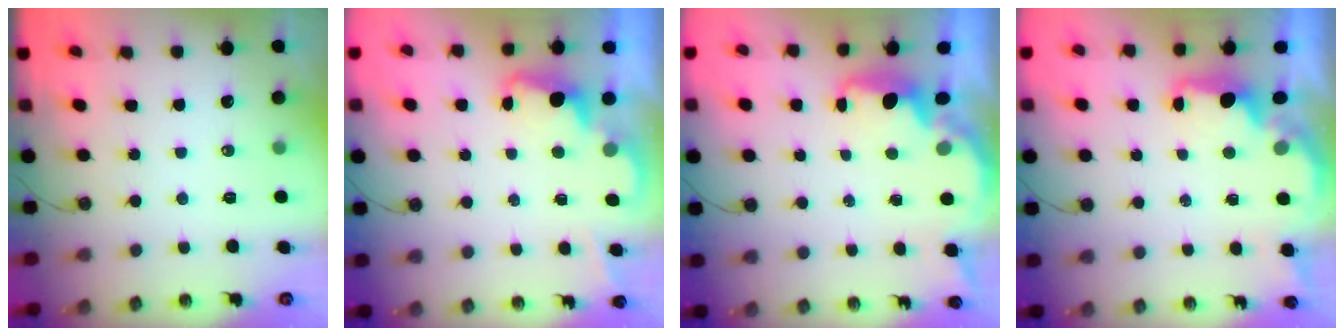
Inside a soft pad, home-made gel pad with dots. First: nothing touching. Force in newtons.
{"total": 2.3, "press": 2.2, "slide": 0.5}
{"total": 2.2, "press": 2.1, "slide": 0.7}
{"total": 2.0, "press": 1.8, "slide": 0.7}